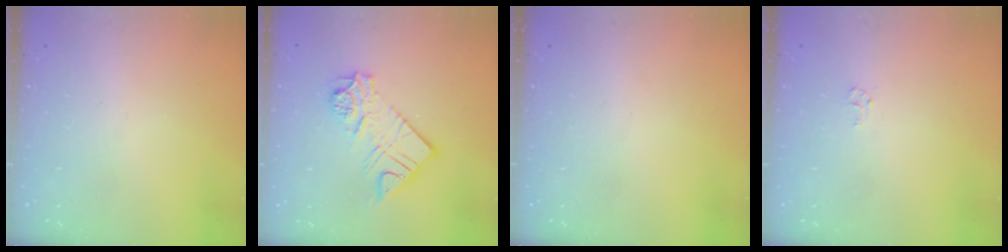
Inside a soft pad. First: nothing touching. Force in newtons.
{"total": 14.2, "press": 14.1, "slide": 1.6}
{"total": 0.0}
{"total": 4.1, "press": 4.1, "slide": 0.4}